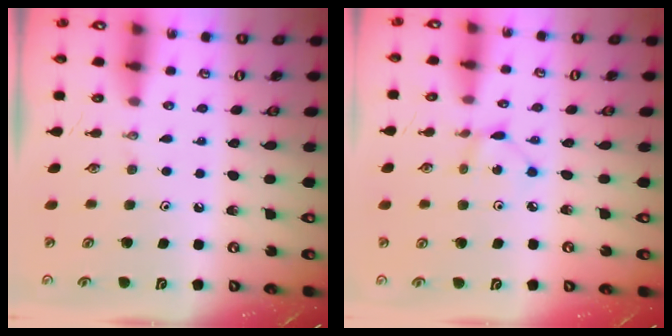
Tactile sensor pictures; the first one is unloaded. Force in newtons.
{"total": 2.0, "press": 2.0, "slide": 0.2}